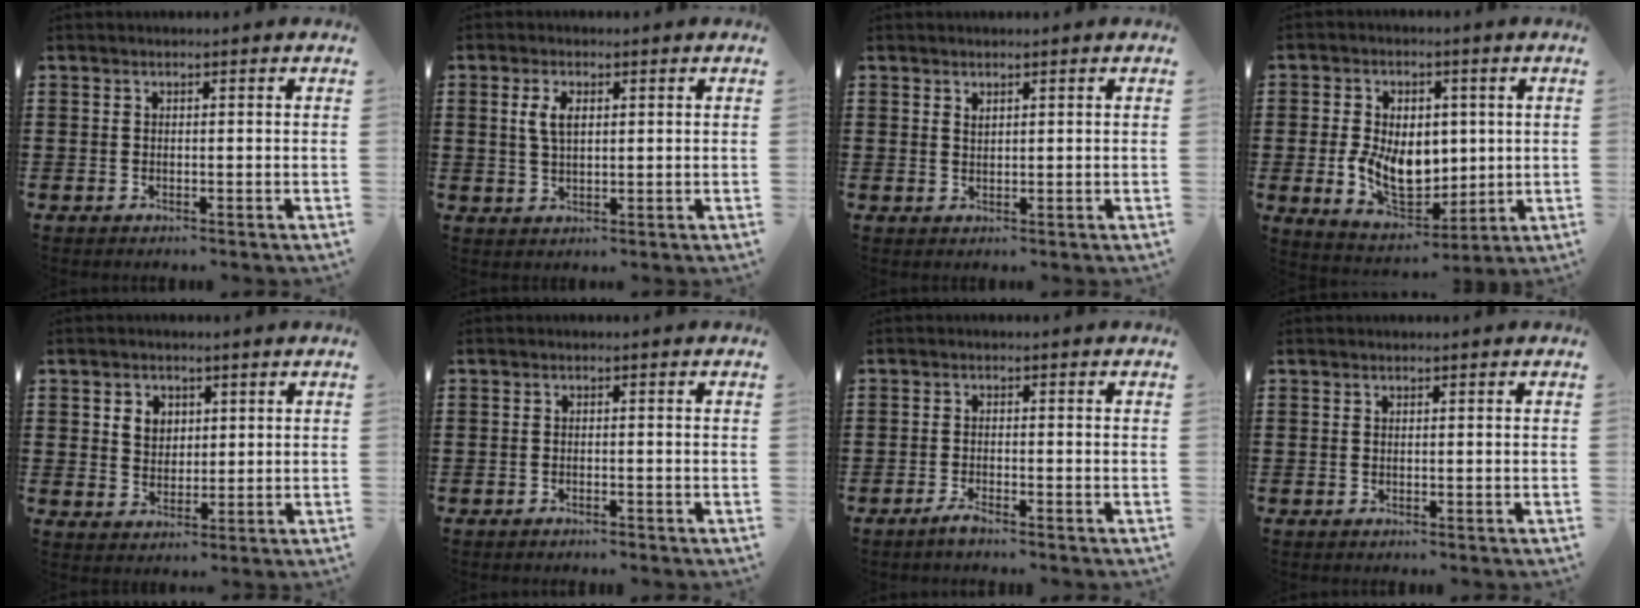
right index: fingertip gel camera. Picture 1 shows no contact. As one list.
[{"total": 3.6, "force": [1.0, 1.8, 3.0], "torque": [-0.064, 0.009, 0.016]}, {"total": 0.9, "force": [0.7, 0.4, 0.2], "torque": [-0.005, 0.002, 0.014]}, {"total": 9.1, "force": [-0.1, 6.7, 6.2], "torque": [-0.118, 0.007, -0.003]}, {"total": 3.4, "force": [1.4, 2.9, 1.1], "torque": [-0.032, 0.012, 0.023]}, {"total": 0.8, "force": [-0.8, 0.1, 0.1], "torque": [-0.004, 0.002, -0.017]}, {"total": 1.8, "force": [-1.4, 0.1, 1.1], "torque": [-0.025, -0.003, -0.028]}, {"total": 0.0}]